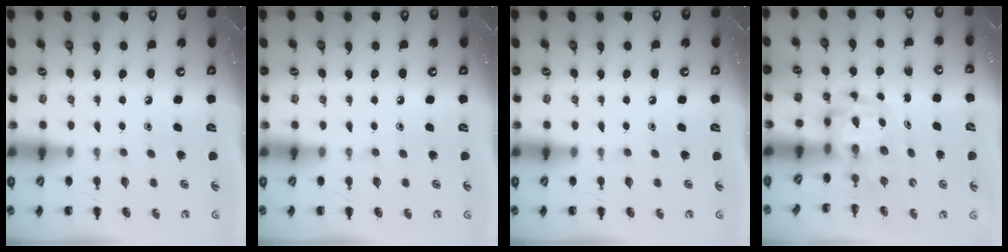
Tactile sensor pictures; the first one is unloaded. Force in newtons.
{"total": 0.0}
{"total": 0.0}
{"total": 2.8, "press": 2.8, "slide": 0.5}